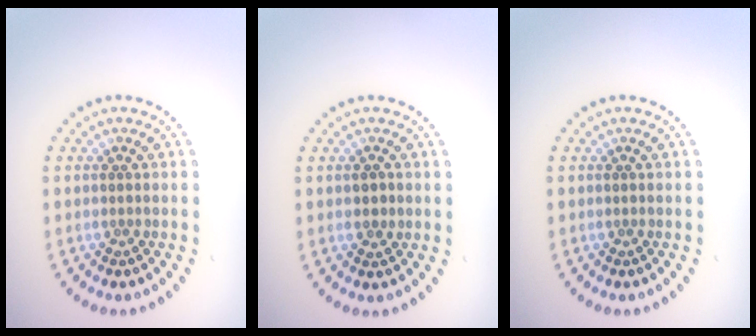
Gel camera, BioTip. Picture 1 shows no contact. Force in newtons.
{"total": 0.8, "press": 0.8, "slide": 0.3}
{"total": 0.0}